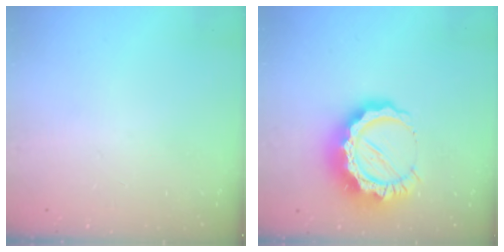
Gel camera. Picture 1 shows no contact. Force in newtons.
{"total": 14.8, "press": 14.8, "slide": 1.6}